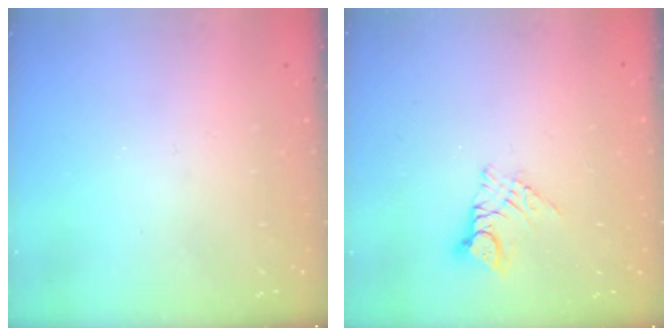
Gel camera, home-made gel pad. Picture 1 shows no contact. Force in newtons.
{"total": 7.5, "press": 7.5, "slide": 0.7}